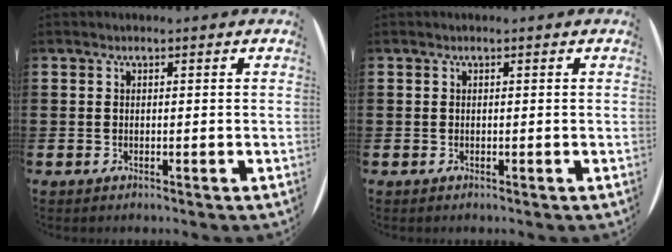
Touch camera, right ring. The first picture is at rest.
{"total": 0.0}